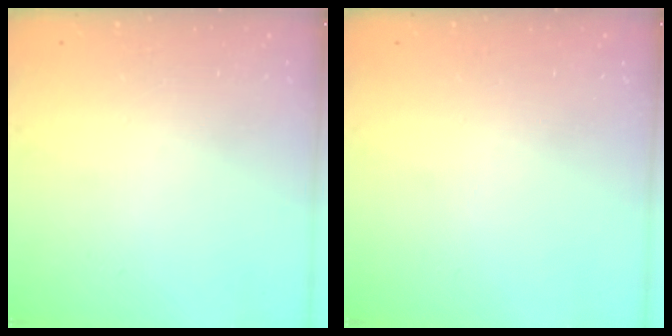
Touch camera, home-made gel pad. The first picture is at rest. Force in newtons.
{"total": 0.0}